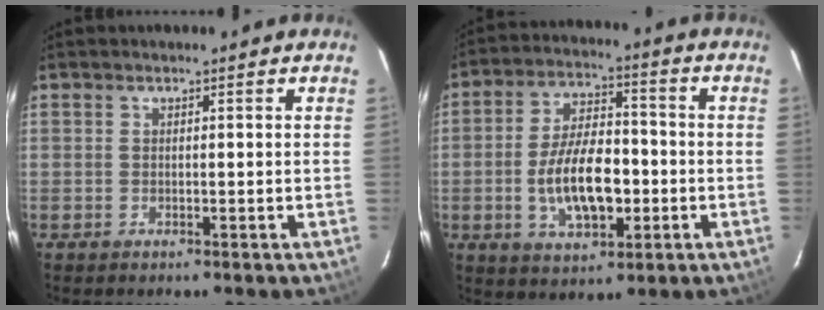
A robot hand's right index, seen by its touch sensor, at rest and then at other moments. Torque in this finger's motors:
{"motor_torque": [1.22, -0.92, 0.54, 0.20]}